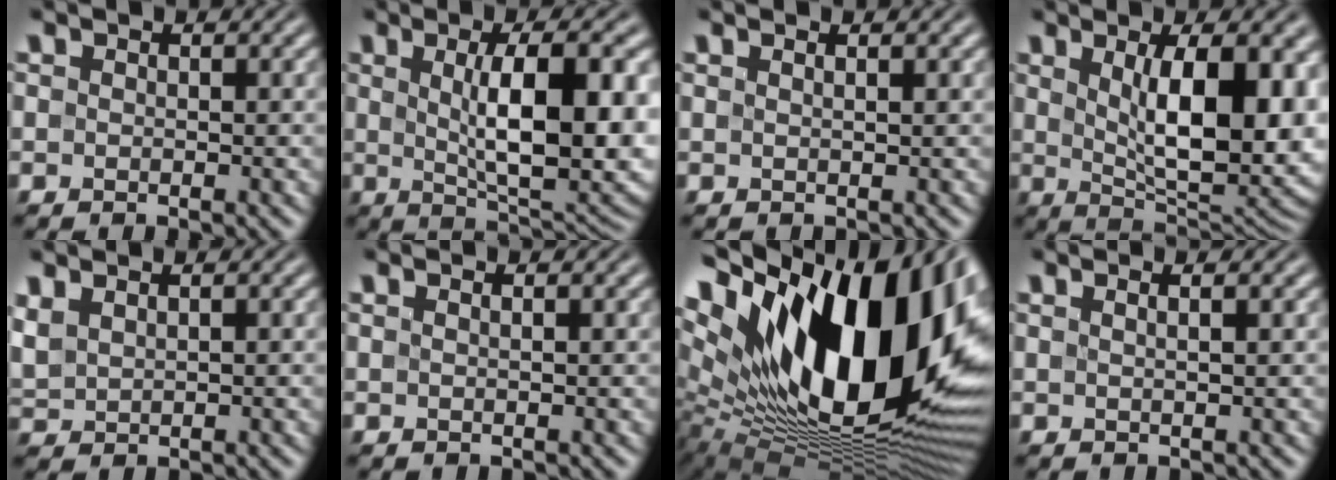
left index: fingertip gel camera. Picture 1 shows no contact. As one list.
[{"total": 10.2, "force": [0.9, 3.7, 9.4], "torque": [-0.140, -0.007, 0.022]}, {"total": 0.8, "force": [0.5, 0.0, 0.7], "torque": [-0.009, 0.002, 0.003]}, {"total": 11.2, "force": [1.6, 4.6, 10.1], "torque": [-0.145, -0.011, 0.036]}, {"total": 2.0, "force": [1.3, 1.0, 1.1], "torque": [-0.041, 0.005, 0.035]}, {"total": 0.6, "force": [0.3, -0.1, 0.4], "torque": [-0.007, 0.001, 0.003]}, {"total": 20.7, "force": [5.7, 10.9, 16.6], "torque": [-0.298, 0.019, 0.102]}, {"total": 2.2, "force": [1.1, 0.8, 1.7], "torque": [-0.004, 0.004, -0.010]}]